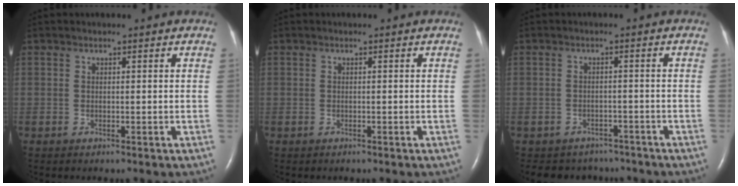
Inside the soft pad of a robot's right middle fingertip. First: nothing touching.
{"total": 0.0}
{"total": 6.4, "force": [-5.6, 3.1, 0.1], "torque": [0.000, 0.010, -0.068]}